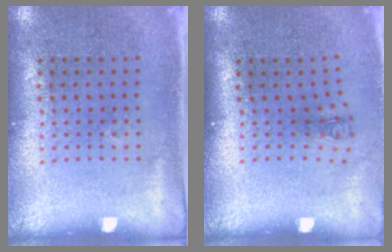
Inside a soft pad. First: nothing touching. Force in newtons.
{"total": 0.7, "press": 0.3, "slide": 0.6}